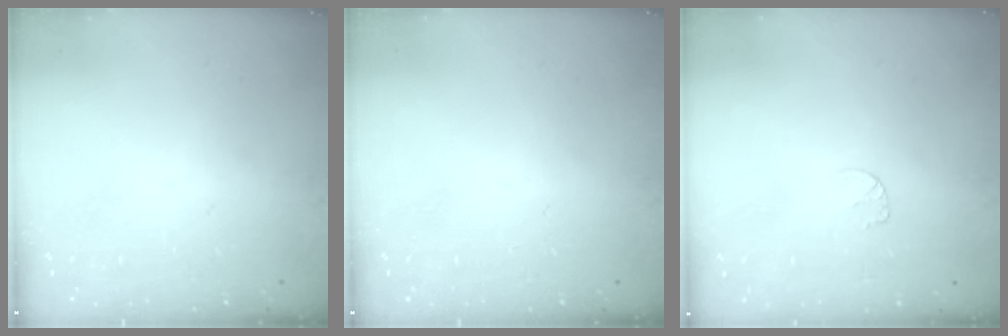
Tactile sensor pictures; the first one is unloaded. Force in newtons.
{"total": 0.0}
{"total": 3.5, "press": 3.5, "slide": 0.3}